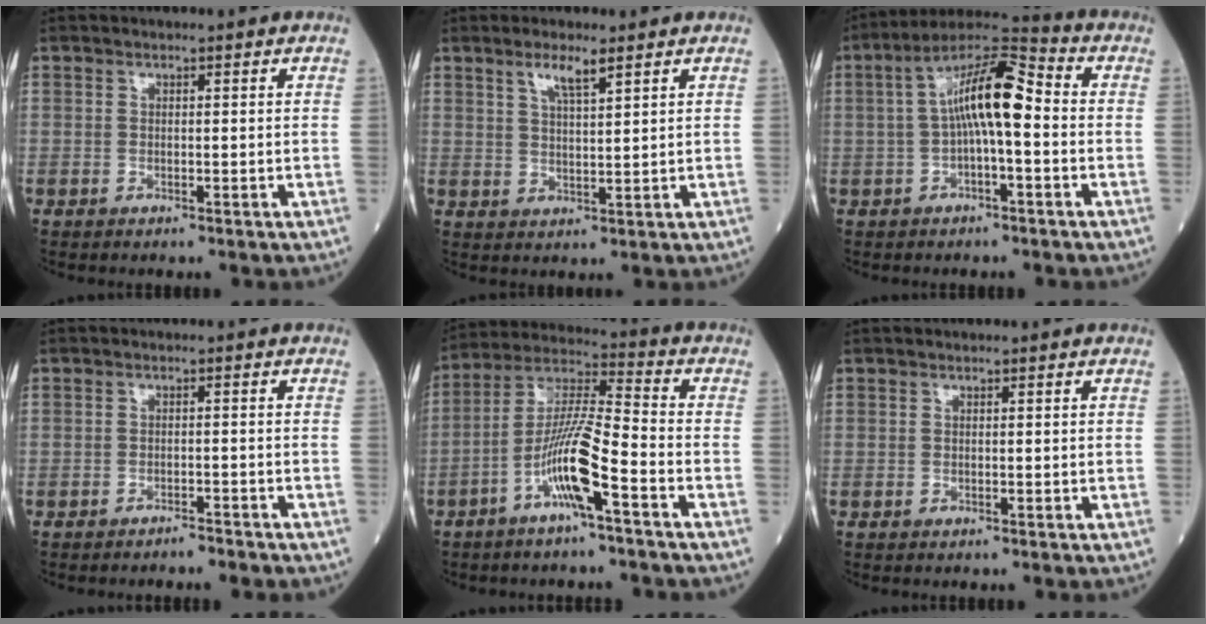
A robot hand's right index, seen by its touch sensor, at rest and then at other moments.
{"total": 3.9, "force": [2.6, 0.3, 2.8], "torque": [-0.056, 0.001, 0.049]}
{"total": 10.7, "force": [0.2, 2.3, 10.5], "torque": [-0.189, 0.034, -0.002]}
{"total": 2.2, "force": [-2.0, 0.3, 0.7], "torque": [-0.012, -0.001, -0.025]}
{"total": 10.8, "force": [-4.9, 0.4, 9.6], "torque": [-0.191, 0.006, -0.098]}
{"total": 0.0}